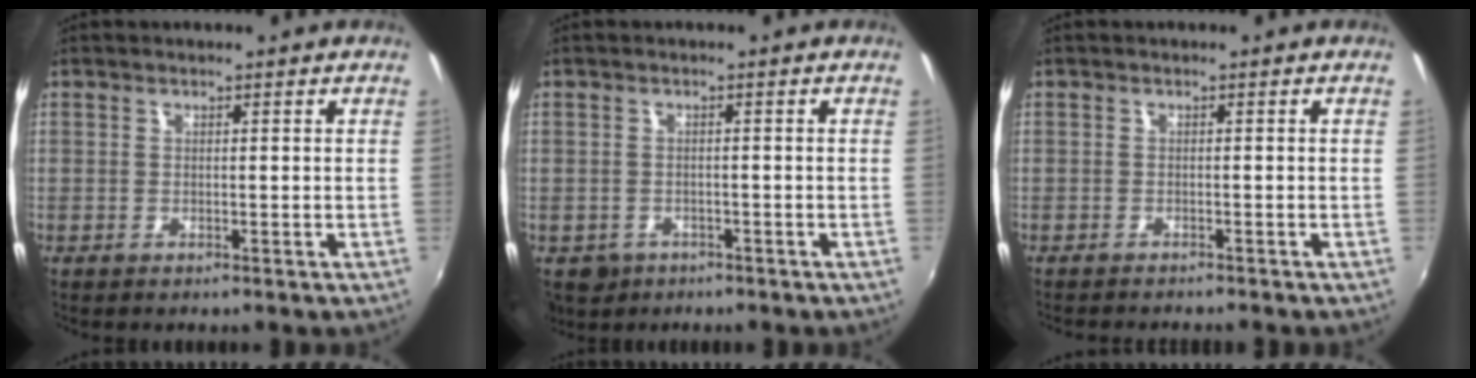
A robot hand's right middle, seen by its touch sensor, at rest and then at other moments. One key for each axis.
{"total": 4.6, "fx": -2.2, "fy": 3.8, "fz": 1.6, "tx": -0.039, "ty": -0.008, "tz": -0.027}
{"total": 3.2, "fx": -2.9, "fy": 0.0, "fz": 1.1, "tx": -0.028, "ty": -0.013, "tz": -0.046}